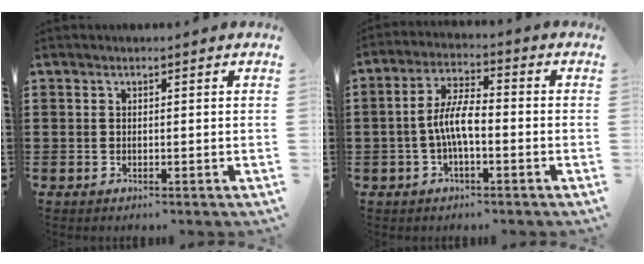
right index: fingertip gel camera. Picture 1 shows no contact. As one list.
[{"total": 6.7, "force": [-1.3, 2.2, 6.2], "torque": [-0.135, 0.000, -0.032]}]